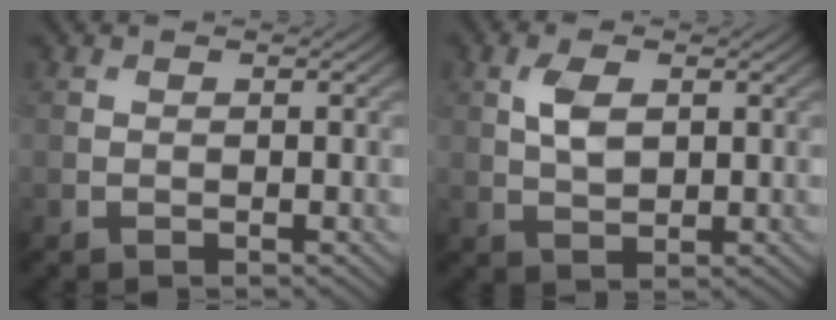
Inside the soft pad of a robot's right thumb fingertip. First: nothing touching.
{"total": 3.7, "force": [1.0, 2.0, 2.9], "torque": [-0.067, 0.000, 0.021]}